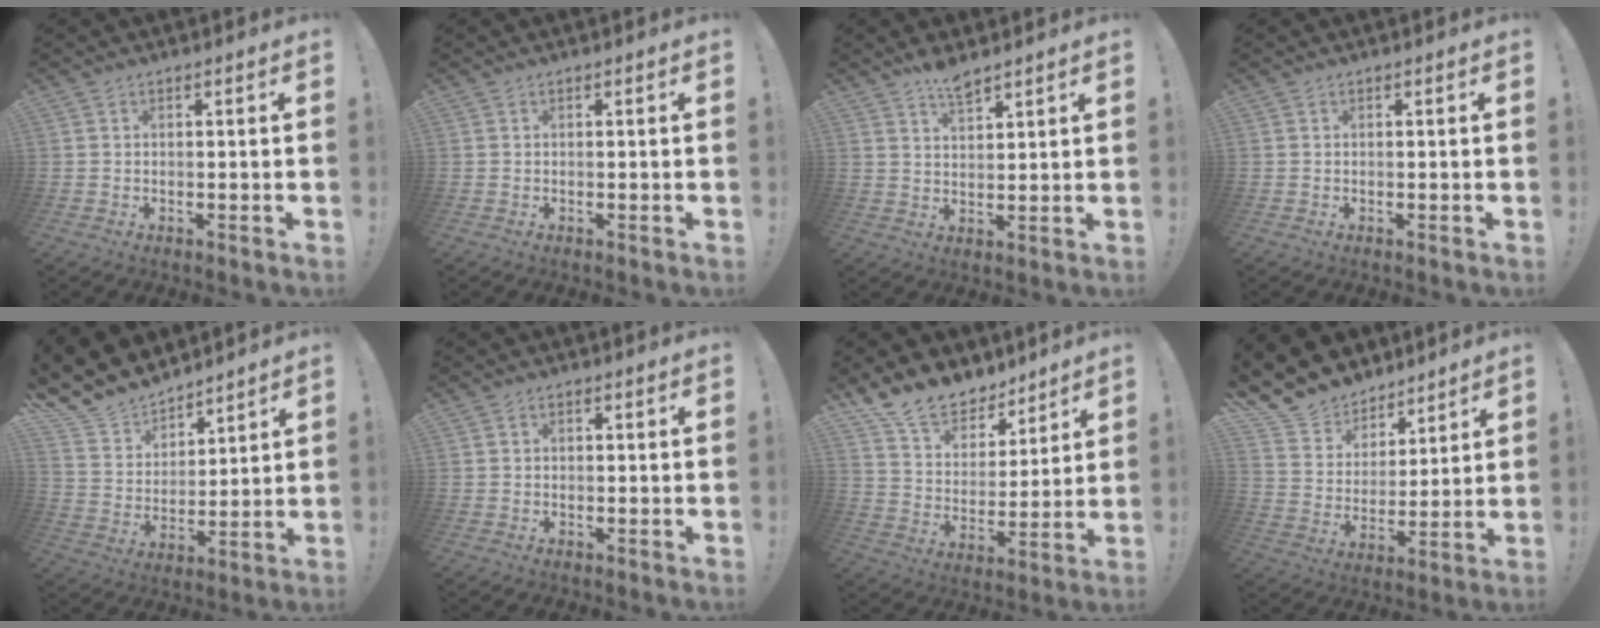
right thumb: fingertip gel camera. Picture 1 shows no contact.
{"total": 0.0}
{"total": 5.7, "force": [4.9, 1.8, 2.3], "torque": [-0.039, -0.024, 0.086]}
{"total": 0.0}
{"total": 13.3, "force": [11.9, 5.7, 1.8], "torque": [-0.067, -0.098, 0.225]}
{"total": 0.8, "force": [-0.2, 0.6, 0.4], "torque": [-0.012, 0.005, -0.003]}
{"total": 14.2, "force": [11.7, 7.1, 3.8], "torque": [-0.083, -0.086, 0.222]}
{"total": 12.4, "force": [9.8, 7.3, 2.0], "torque": [-0.060, -0.078, 0.189]}